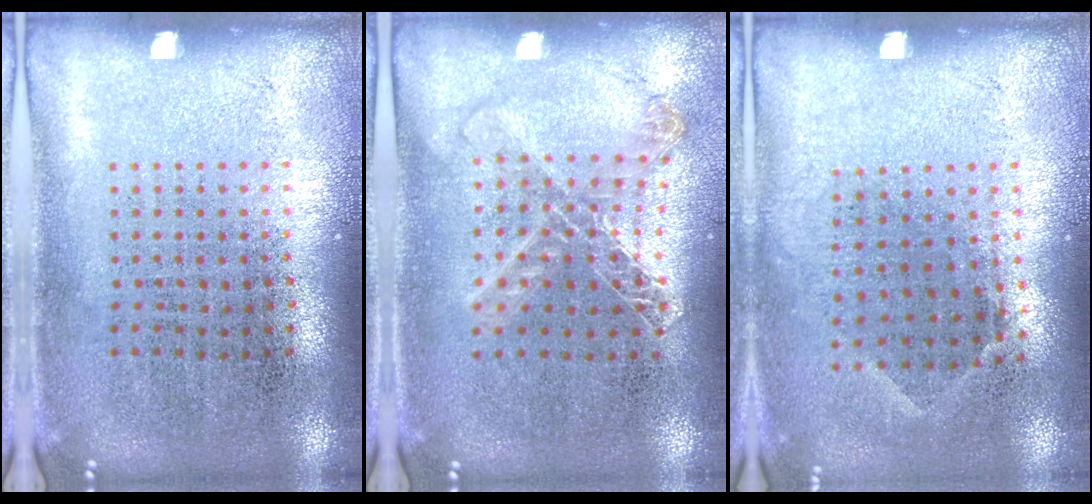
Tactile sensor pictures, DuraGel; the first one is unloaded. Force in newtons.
{"total": 1.2, "press": 1.1, "slide": 0.2}
{"total": 0.8, "press": 0.6, "slide": 0.5}